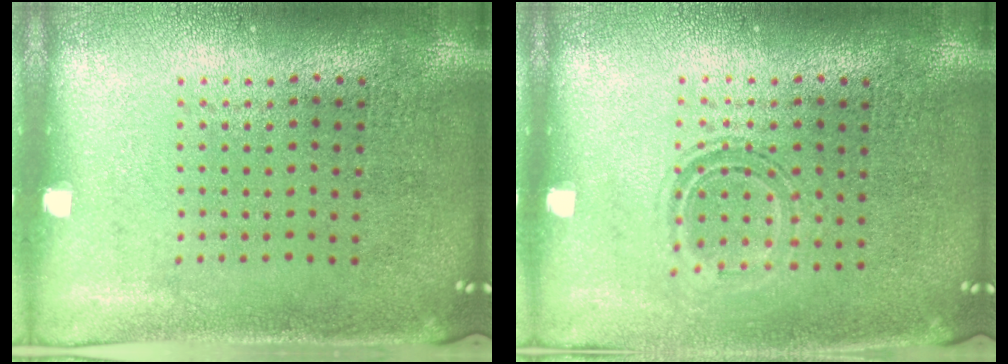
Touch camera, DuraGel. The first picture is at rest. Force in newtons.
{"total": 1.1, "press": 1.0, "slide": 0.5}